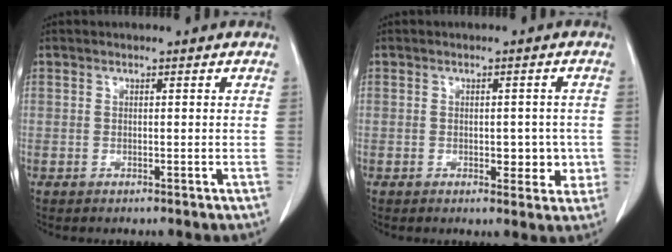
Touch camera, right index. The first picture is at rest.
{"total": 4.2, "force": [-0.7, 2.4, 3.4], "torque": [-0.027, 0.002, -0.005]}